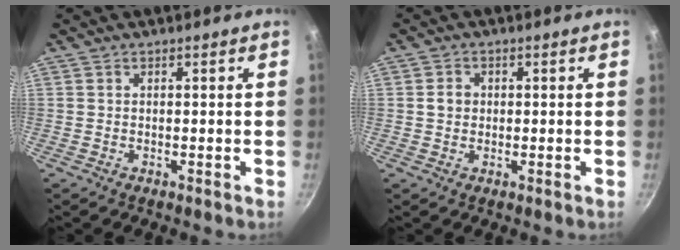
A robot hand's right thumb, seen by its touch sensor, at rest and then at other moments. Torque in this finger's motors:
{"motor_torque": [0.28, 0.94, 0.43, -0.22, 0.00]}